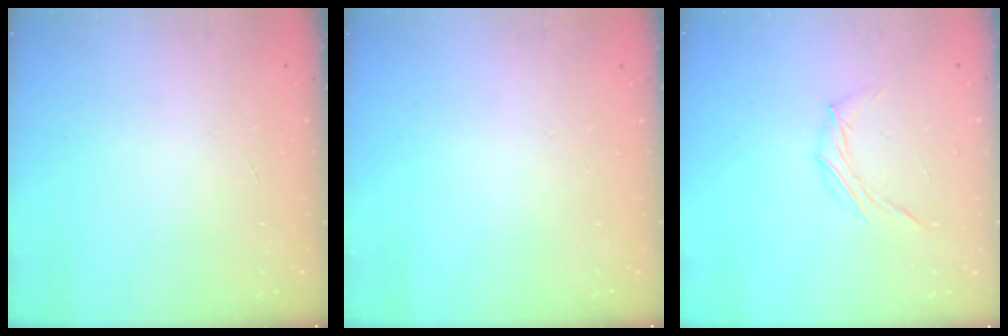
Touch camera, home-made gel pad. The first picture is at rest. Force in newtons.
{"total": 0.0}
{"total": 4.9, "press": 4.8, "slide": 1.3}